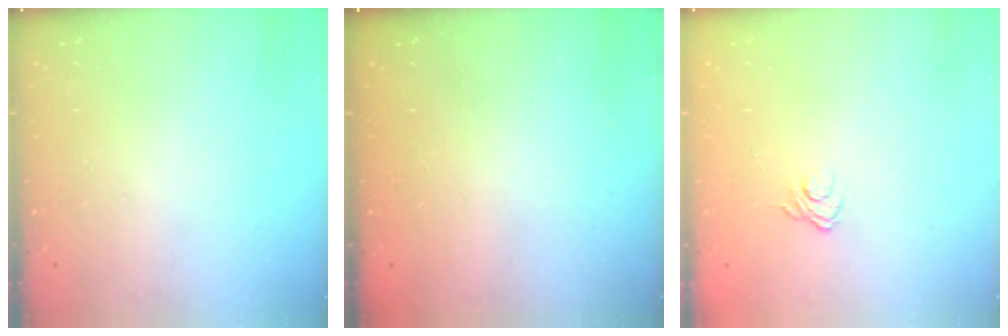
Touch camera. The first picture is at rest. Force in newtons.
{"total": 2.4, "press": 2.3, "slide": 0.8}
{"total": 2.8, "press": 2.5, "slide": 1.4}